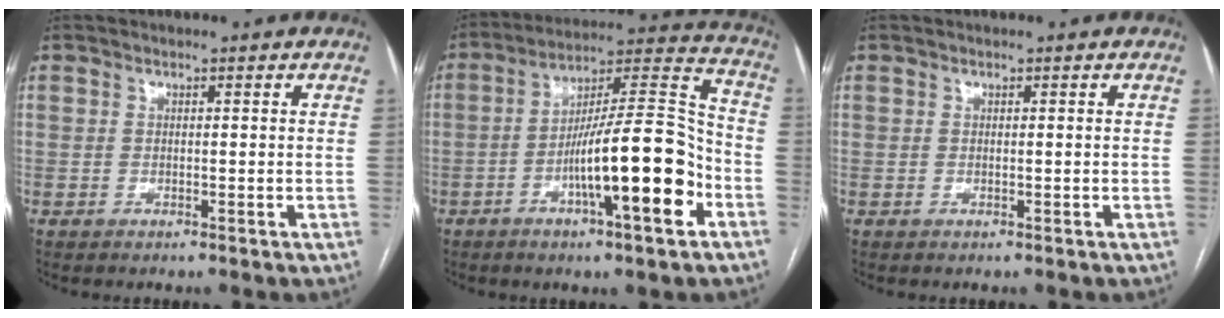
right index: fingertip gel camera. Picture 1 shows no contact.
{"total": 17.0, "force": [-6.0, 2.0, 15.8], "torque": [-0.255, 0.014, -0.094]}
{"total": 0.0}